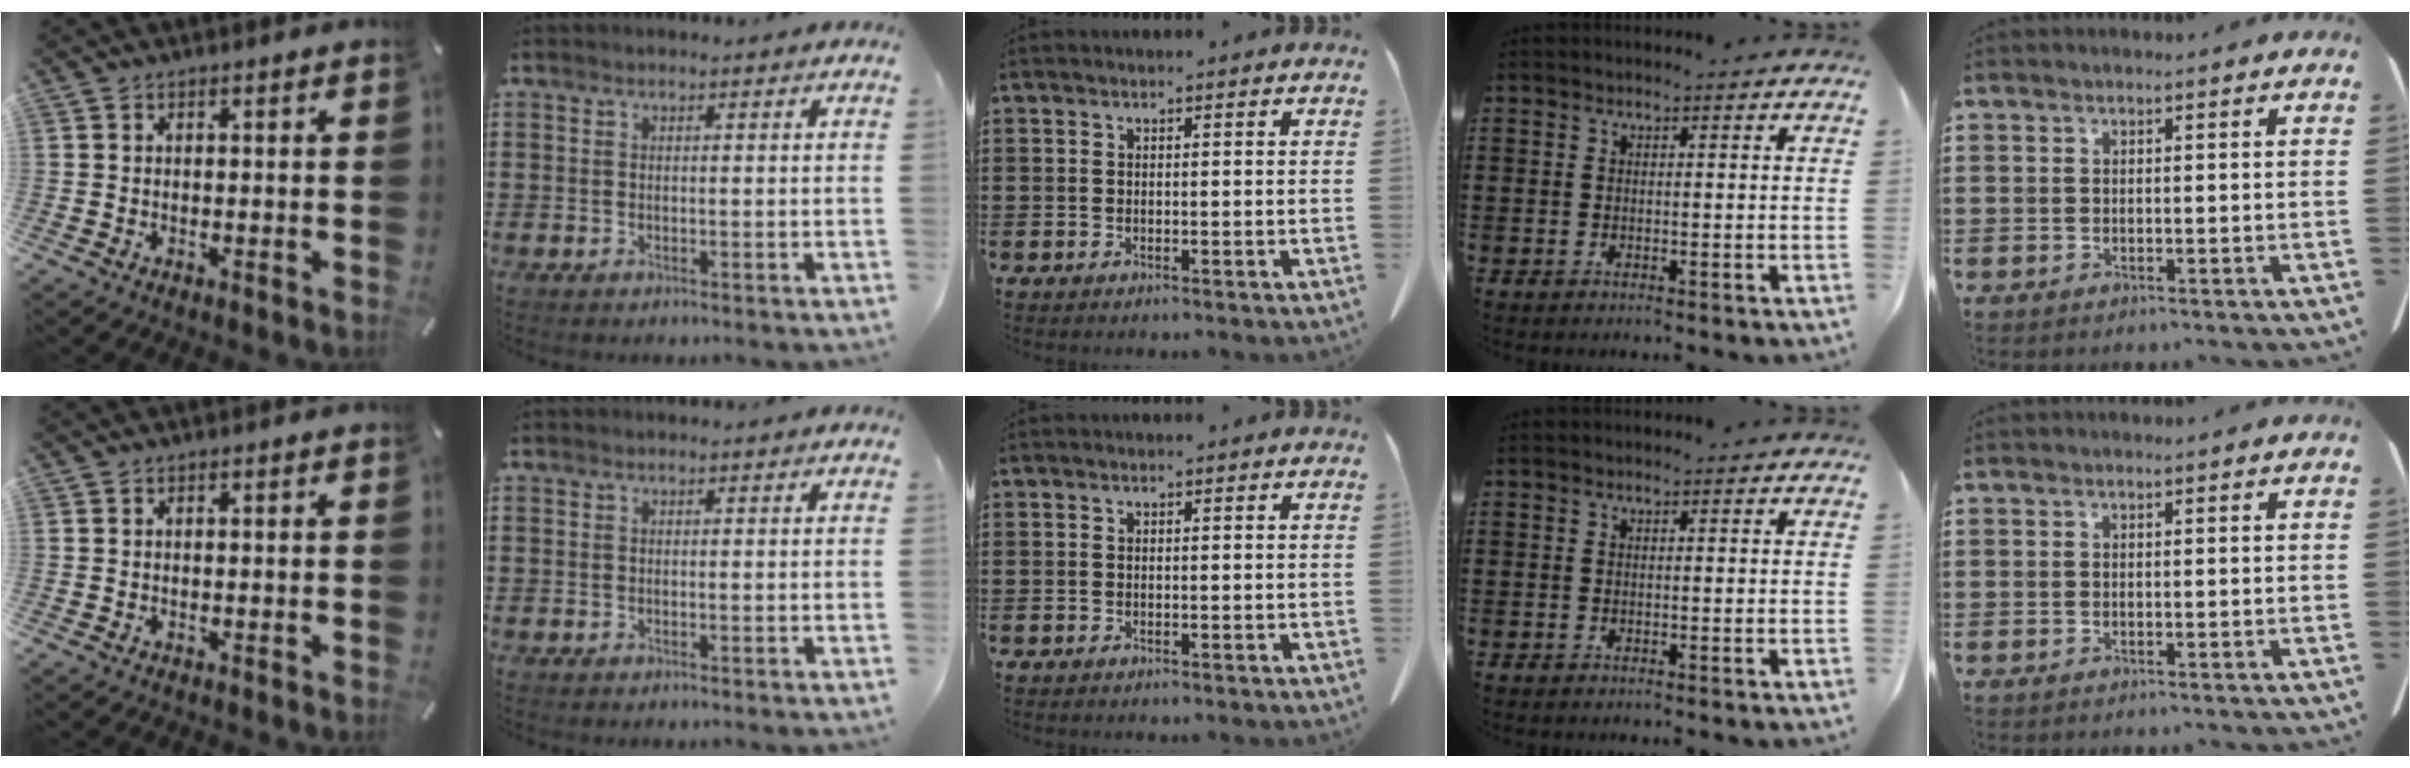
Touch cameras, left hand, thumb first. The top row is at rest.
{}